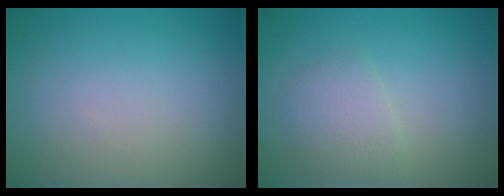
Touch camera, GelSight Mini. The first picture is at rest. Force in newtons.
{"total": 2.2, "press": 2.2, "slide": 0.0}